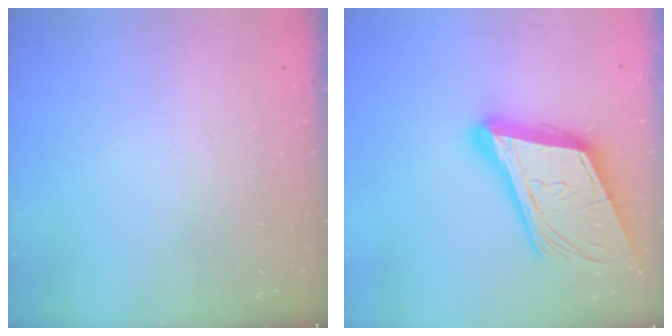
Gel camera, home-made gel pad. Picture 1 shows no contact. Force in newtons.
{"total": 22.1, "press": 21.7, "slide": 4.6}